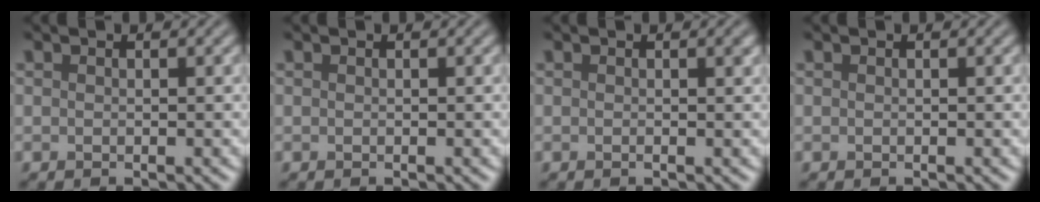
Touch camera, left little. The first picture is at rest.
{"total": 0.0}
{"total": 0.9, "force": [0.1, 0.2, 0.9], "torque": [-0.010, 0.000, 0.000]}
{"total": 0.0}